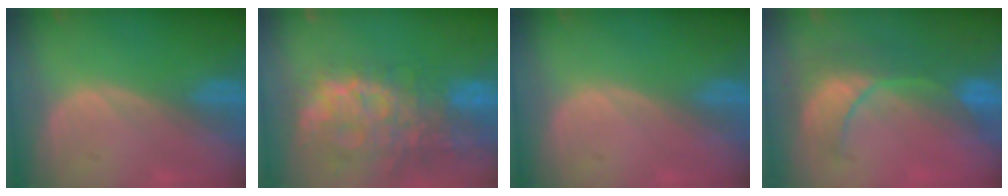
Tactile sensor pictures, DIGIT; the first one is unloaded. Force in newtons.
{"total": 13.7, "press": 11.2, "slide": 7.9}
{"total": 0.0}
{"total": 8.4, "press": 8.2, "slide": 1.9}